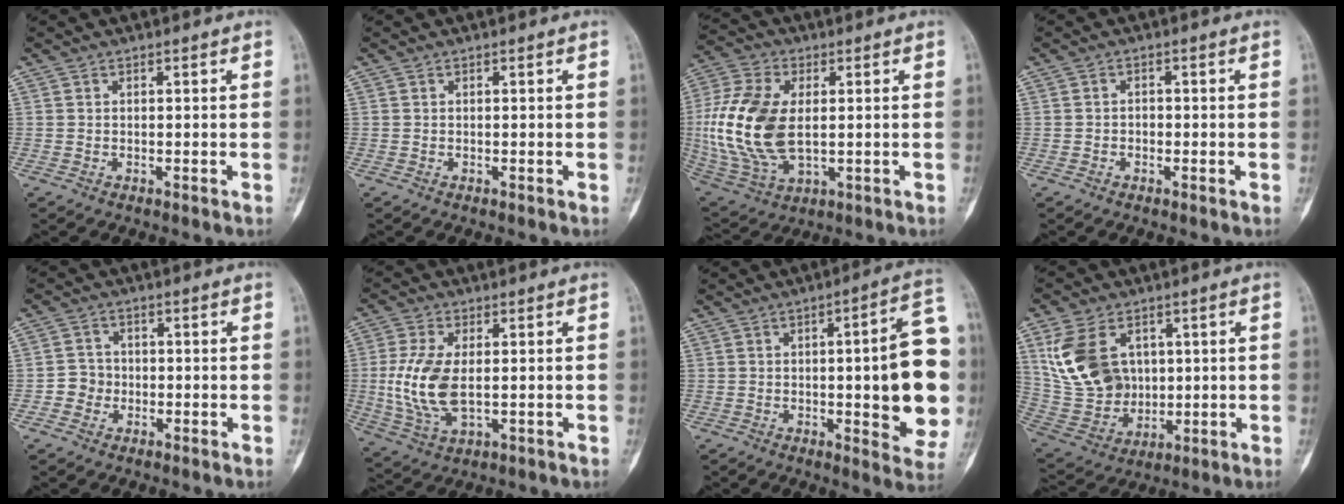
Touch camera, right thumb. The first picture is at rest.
{"total": 0.0}
{"total": 18.6, "force": [0.5, 10.8, 15.1], "torque": [-0.333, -0.007, 0.019]}
{"total": 1.2, "force": [-0.6, 0.9, 0.4], "torque": [0.008, 0.006, -0.014]}
{"total": 3.4, "force": [-1.0, 3.2, 0.7], "torque": [0.009, 0.011, -0.026]}
{"total": 11.0, "force": [0.0, 5.8, 9.4], "torque": [-0.209, -0.008, 0.006]}
{"total": 19.4, "force": [-0.9, 5.6, 18.6], "torque": [-0.204, 0.009, -0.014]}
{"total": 14.9, "force": [4.4, 10.9, 9.1], "torque": [-0.156, -0.011, 0.103]}